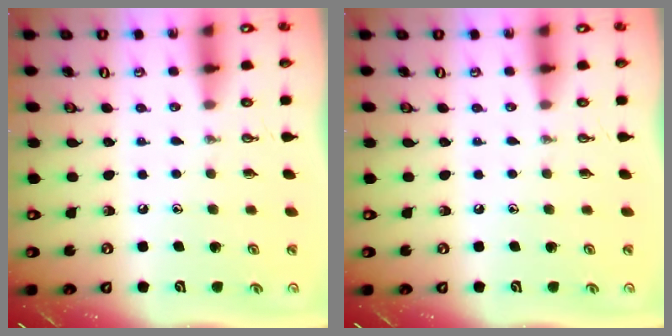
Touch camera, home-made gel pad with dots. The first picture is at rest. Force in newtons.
{"total": 0.0}